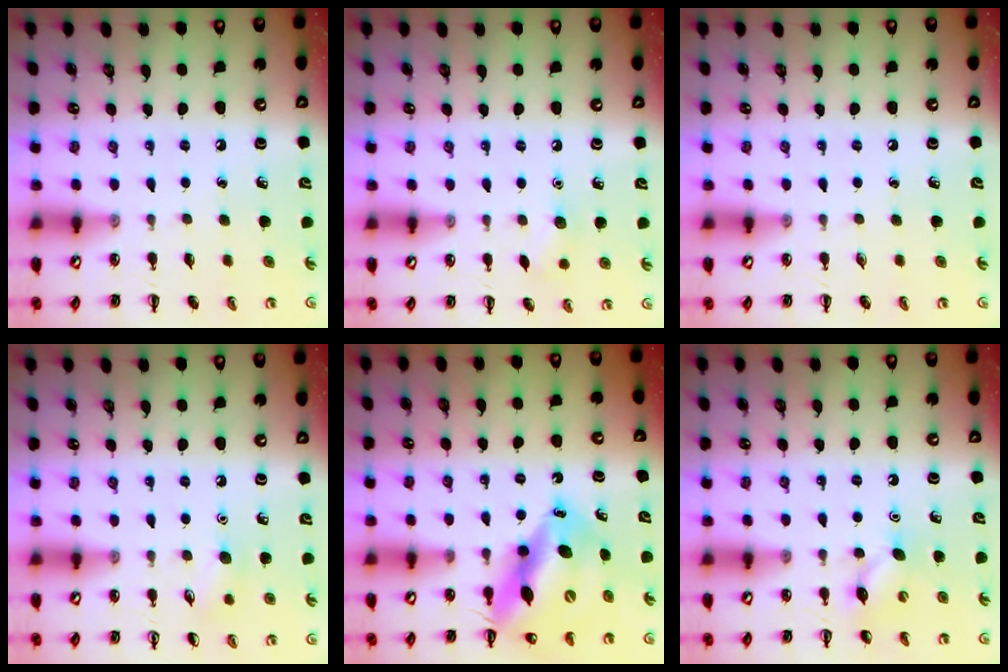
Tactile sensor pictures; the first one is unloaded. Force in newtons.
{"total": 6.0, "press": 5.8, "slide": 1.7}
{"total": 0.0}
{"total": 6.5, "press": 6.2, "slide": 1.8}
{"total": 14.7, "press": 14.1, "slide": 4.2}
{"total": 6.2, "press": 6.0, "slide": 1.7}